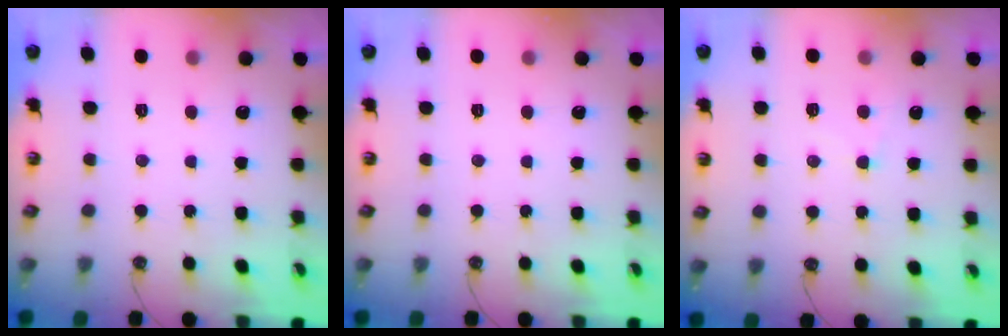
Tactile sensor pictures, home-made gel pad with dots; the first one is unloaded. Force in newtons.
{"total": 0.0}
{"total": 1.2, "press": 1.1, "slide": 0.6}